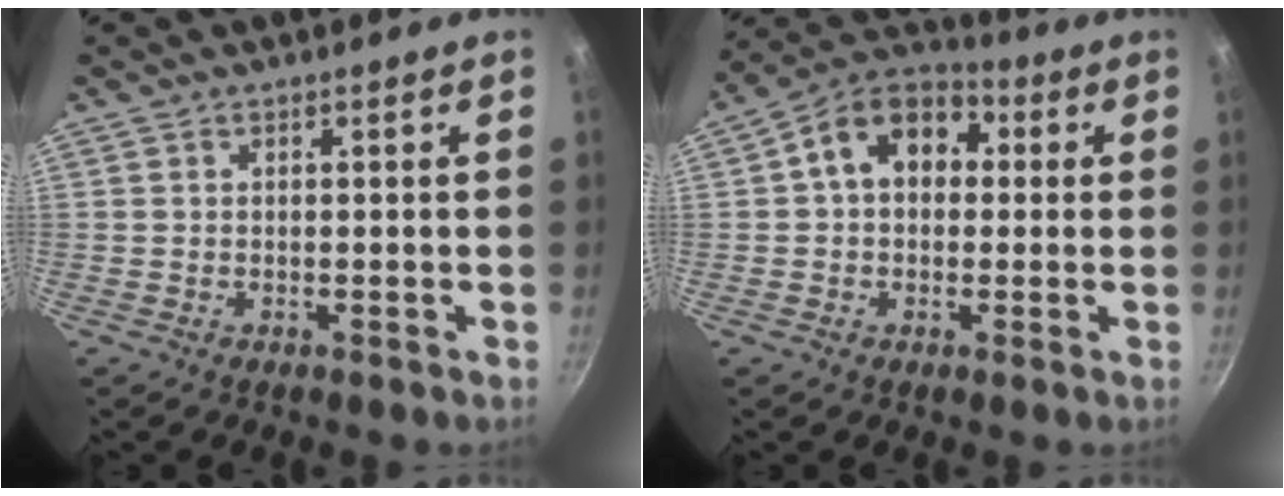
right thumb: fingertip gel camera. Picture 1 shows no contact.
{"total": 12.4, "force": [2.1, 9.1, 8.2], "torque": [-0.097, 0.031, 0.011]}